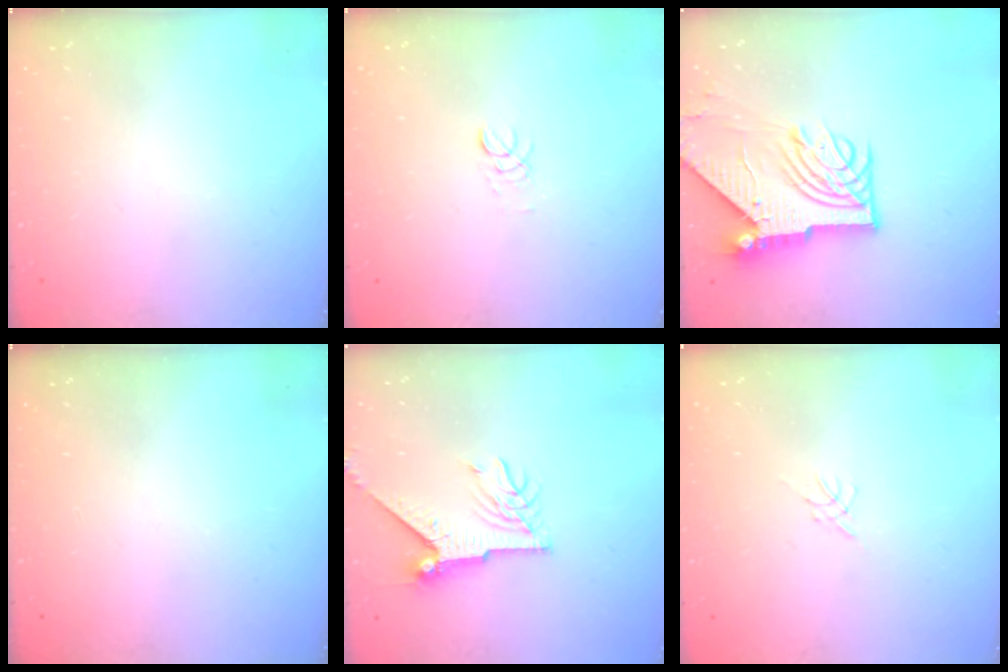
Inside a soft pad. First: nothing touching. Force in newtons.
{"total": 2.9, "press": 2.8, "slide": 0.3}
{"total": 14.3, "press": 14.2, "slide": 1.7}
{"total": 0.0}
{"total": 9.7, "press": 9.7, "slide": 0.3}
{"total": 0.0}